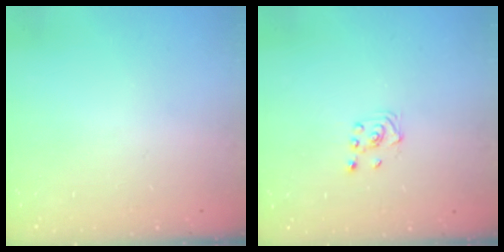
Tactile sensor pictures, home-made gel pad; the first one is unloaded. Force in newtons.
{"total": 1.9, "press": 1.8, "slide": 0.6}